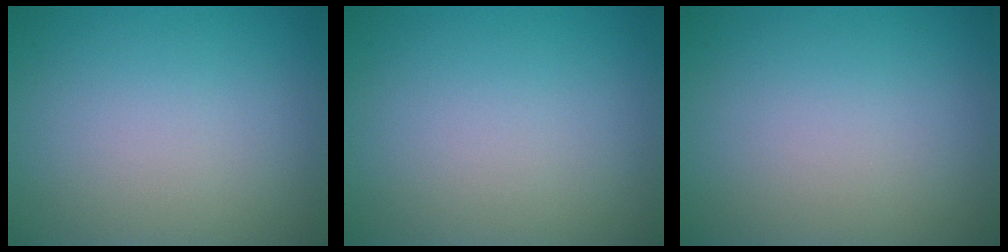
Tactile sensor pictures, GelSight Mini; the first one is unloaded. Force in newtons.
{"total": 0.0}
{"total": 0.0}